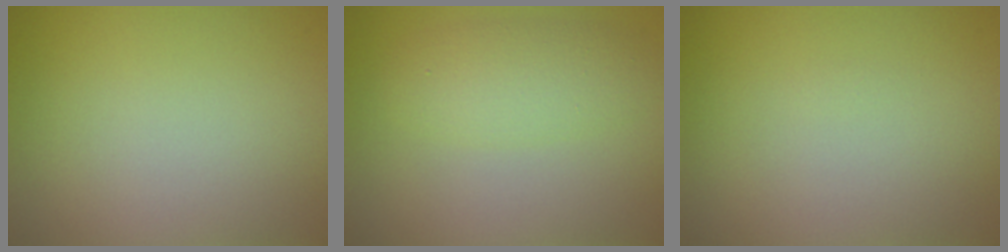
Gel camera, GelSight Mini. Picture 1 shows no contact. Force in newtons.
{"total": 3.2, "press": 3.2, "slide": 0.1}
{"total": 0.0}